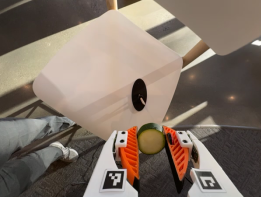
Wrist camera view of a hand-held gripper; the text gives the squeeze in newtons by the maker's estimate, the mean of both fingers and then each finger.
{"total": 9.6, "left": 9.7, "right": 9.5}